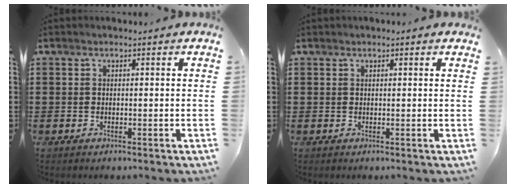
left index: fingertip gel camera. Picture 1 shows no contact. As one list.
[{"total": 0.6, "force": [0.5, 0.1, 0.4], "torque": [-0.010, 0.002, 0.009]}]